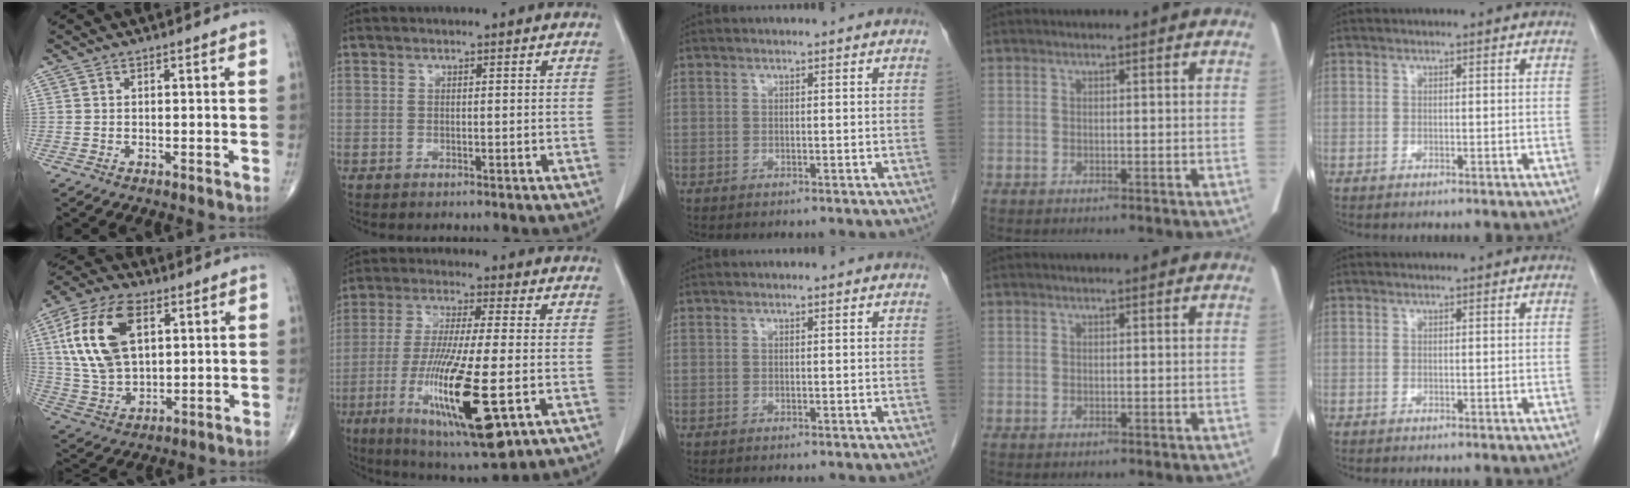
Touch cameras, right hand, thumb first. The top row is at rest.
{"thumb": {"total": 18.1, "force": [5.5, 10.3, 13.8], "torque": [-0.259, -0.005, 0.106]}, "index": {"total": 19.0, "force": [-6.0, 2.6, 17.8], "torque": [-0.354, -0.045, -0.098]}}